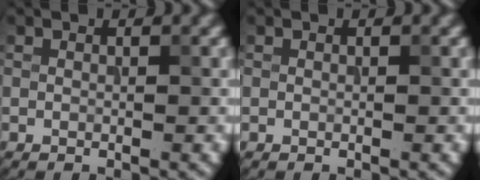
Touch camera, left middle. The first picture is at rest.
{"total": 0.0}